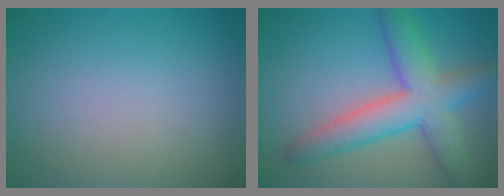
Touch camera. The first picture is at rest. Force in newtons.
{"total": 6.9, "press": 6.9, "slide": 0.2}